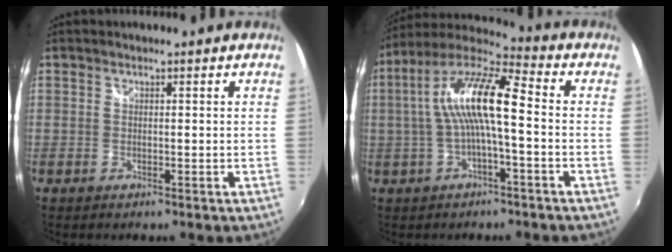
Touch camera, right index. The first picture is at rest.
{"total": 13.1, "force": [-0.2, 2.7, 12.8], "torque": [-0.244, 0.021, -0.008]}